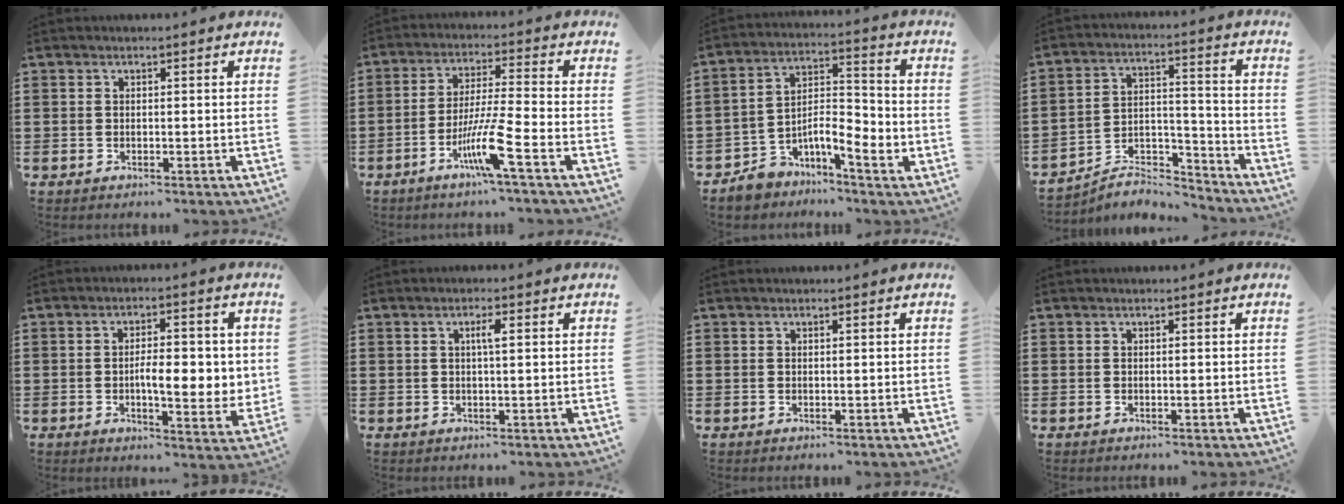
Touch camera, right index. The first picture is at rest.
{"total": 8.5, "force": [-4.5, 0.0, 7.3], "torque": [-0.145, -0.011, -0.086]}
{"total": 6.7, "force": [-4.1, 2.9, 4.4], "torque": [-0.084, -0.006, -0.076]}
{"total": 5.9, "force": [-5.5, 1.6, 1.2], "torque": [-0.016, 0.013, -0.109]}
{"total": 7.7, "force": [-0.1, 2.8, 7.1], "torque": [-0.102, 0.000, -0.007]}
{"total": 2.0, "force": [0.5, 0.3, 2.0], "torque": [-0.038, 0.003, 0.005]}
{"total": 0.0}
{"total": 0.0}